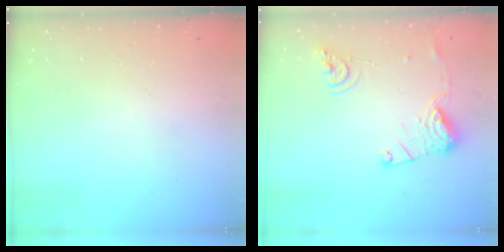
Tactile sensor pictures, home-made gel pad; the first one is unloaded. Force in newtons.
{"total": 12.9, "press": 12.8, "slide": 1.5}